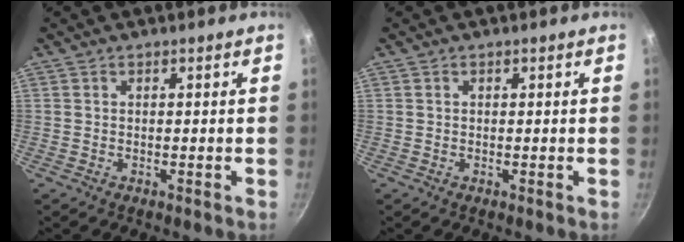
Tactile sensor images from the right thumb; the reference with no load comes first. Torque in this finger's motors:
{"motor_torque": [-0.03, -0.22, 0.20, -0.03, 0.03]}